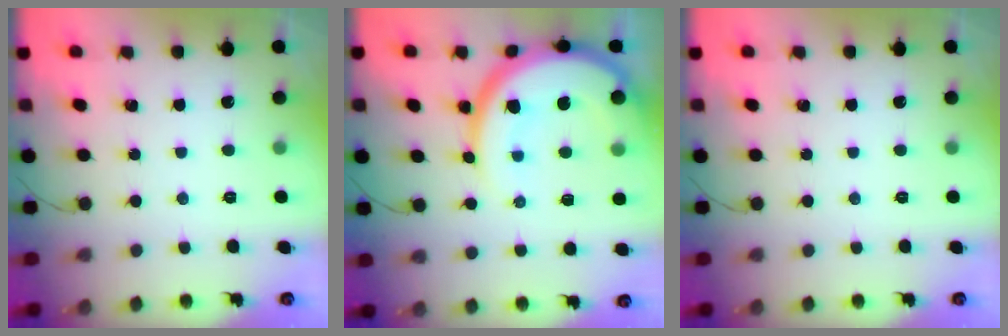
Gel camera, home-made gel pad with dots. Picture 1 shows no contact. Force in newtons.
{"total": 18.0, "press": 18.0, "slide": 1.4}
{"total": 0.0}